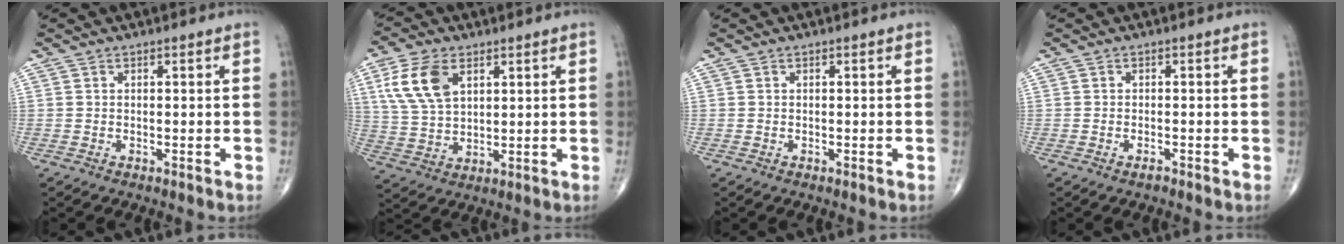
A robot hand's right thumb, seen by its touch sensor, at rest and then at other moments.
{"total": 10.8, "force": [4.3, 6.3, 7.6], "torque": [-0.147, -0.007, 0.088]}
{"total": 0.0}
{"total": 0.8, "force": [-0.7, 0.1, 0.5], "torque": [-0.012, 0.002, -0.013]}